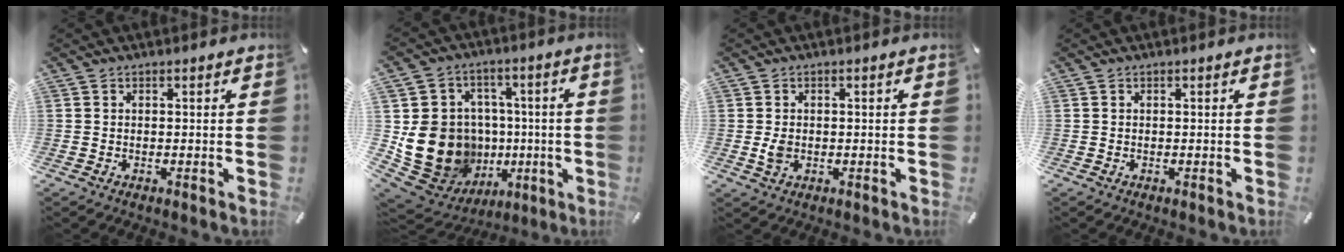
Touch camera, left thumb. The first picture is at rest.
{"total": 20.0, "force": [-2.1, 17.7, 9.0], "torque": [-0.154, -0.001, 0.010]}
{"total": 2.8, "force": [-0.3, 2.0, 2.0], "torque": [-0.034, -0.002, -0.007]}
{"total": 0.0}